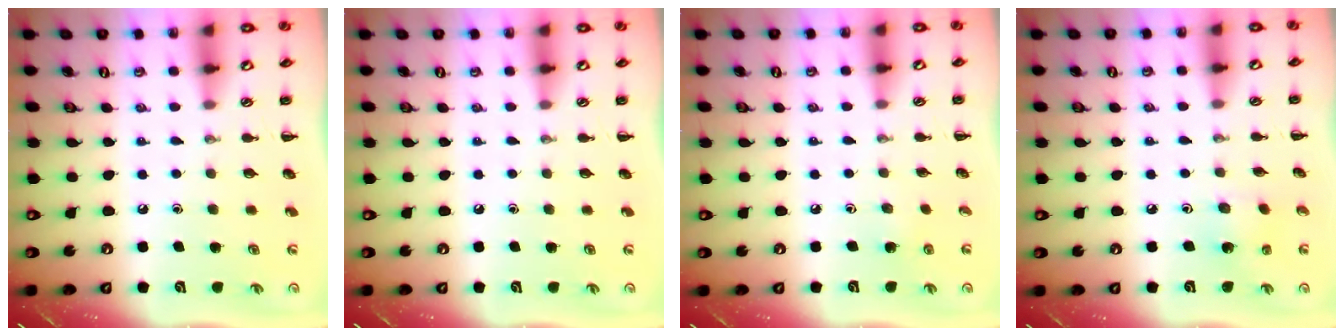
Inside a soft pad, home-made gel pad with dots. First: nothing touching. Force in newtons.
{"total": 0.0}
{"total": 2.7, "press": 2.6, "slide": 1.0}
{"total": 2.7, "press": 2.6, "slide": 0.7}